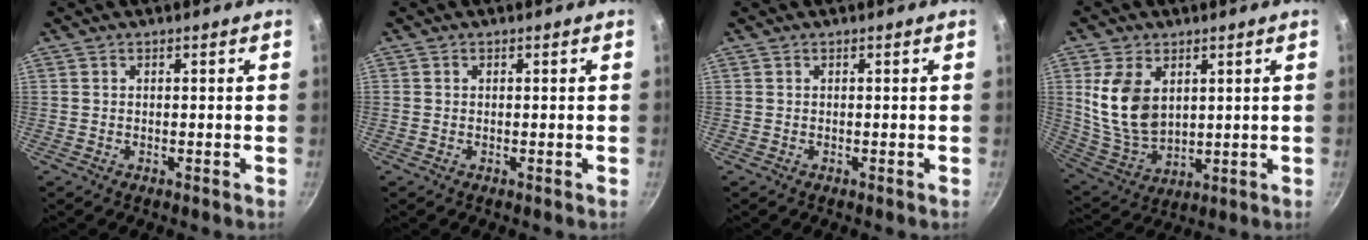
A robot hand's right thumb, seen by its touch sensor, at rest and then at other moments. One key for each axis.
{"total": 0.0}
{"total": 0.0}
{"total": 12.8, "fx": 3.4, "fy": 8.4, "fz": 9.1, "tx": -0.163, "ty": -0.026, "tz": 0.083}